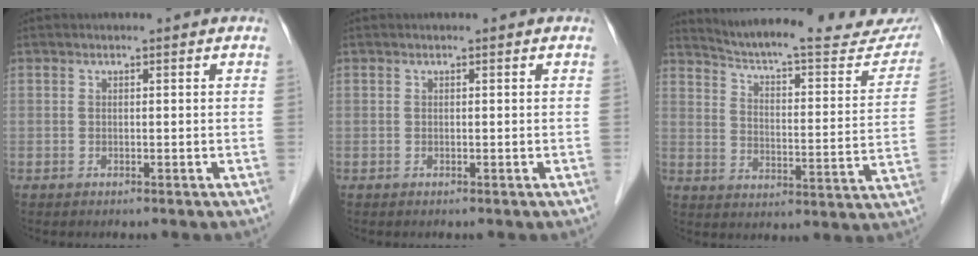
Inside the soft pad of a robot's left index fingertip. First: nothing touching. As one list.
[{"total": 0.0}, {"total": 24.3, "force": [22.6, 3.4, 8.3], "torque": [-0.118, -0.059, 0.287]}]